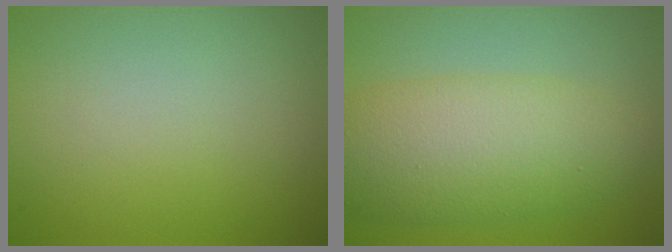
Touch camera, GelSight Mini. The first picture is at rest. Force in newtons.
{"total": 7.2, "press": 7.2, "slide": 0.2}